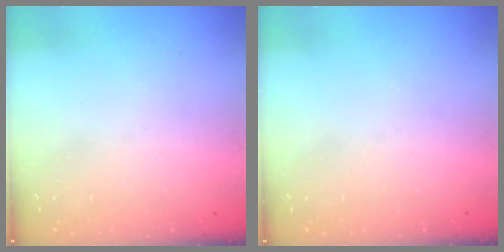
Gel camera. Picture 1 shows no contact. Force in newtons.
{"total": 0.0}